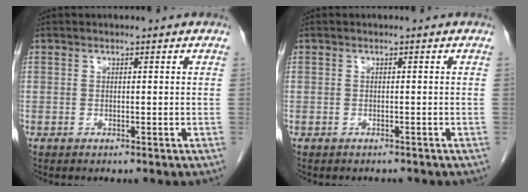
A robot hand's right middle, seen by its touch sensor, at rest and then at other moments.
{"total": 1.4, "force": [-1.4, 0.4, 0.1], "torque": [-0.008, -0.004, -0.019]}